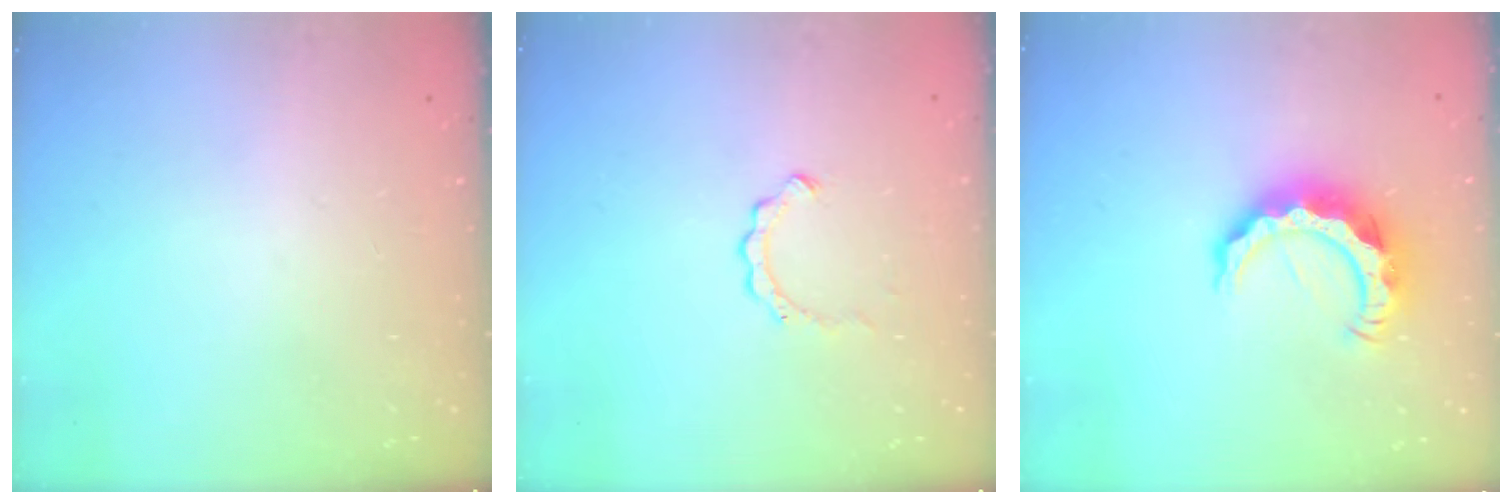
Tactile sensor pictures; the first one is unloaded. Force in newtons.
{"total": 2.6, "press": 2.6, "slide": 0.3}
{"total": 10.8, "press": 10.8, "slide": 1.2}